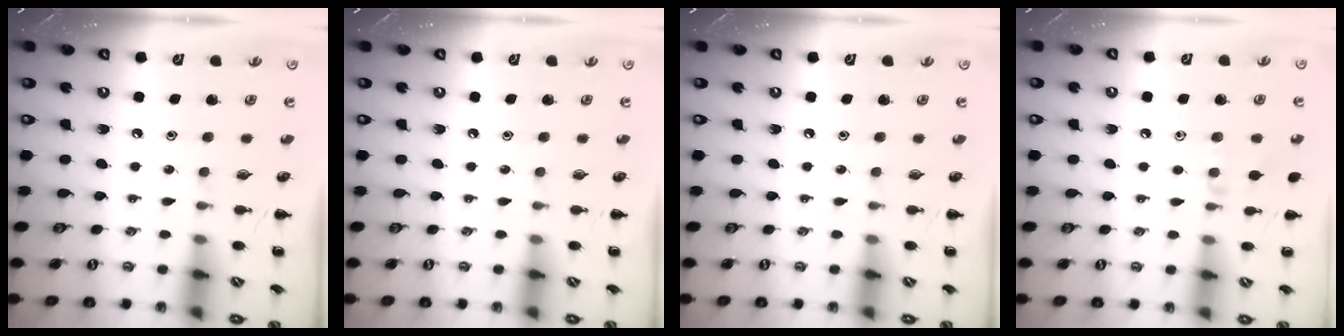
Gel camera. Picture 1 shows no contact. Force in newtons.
{"total": 0.0}
{"total": 0.0}
{"total": 6.8, "press": 6.4, "slide": 2.3}